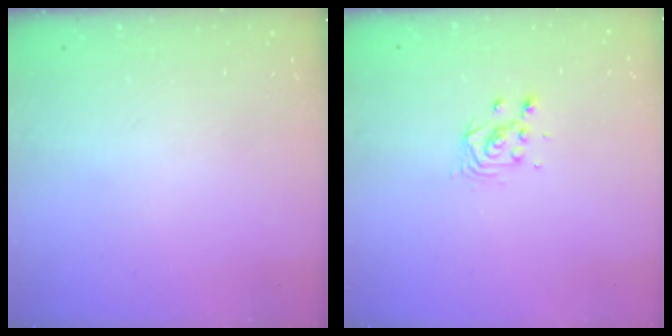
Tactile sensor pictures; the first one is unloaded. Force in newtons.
{"total": 3.7, "press": 3.7, "slide": 0.3}